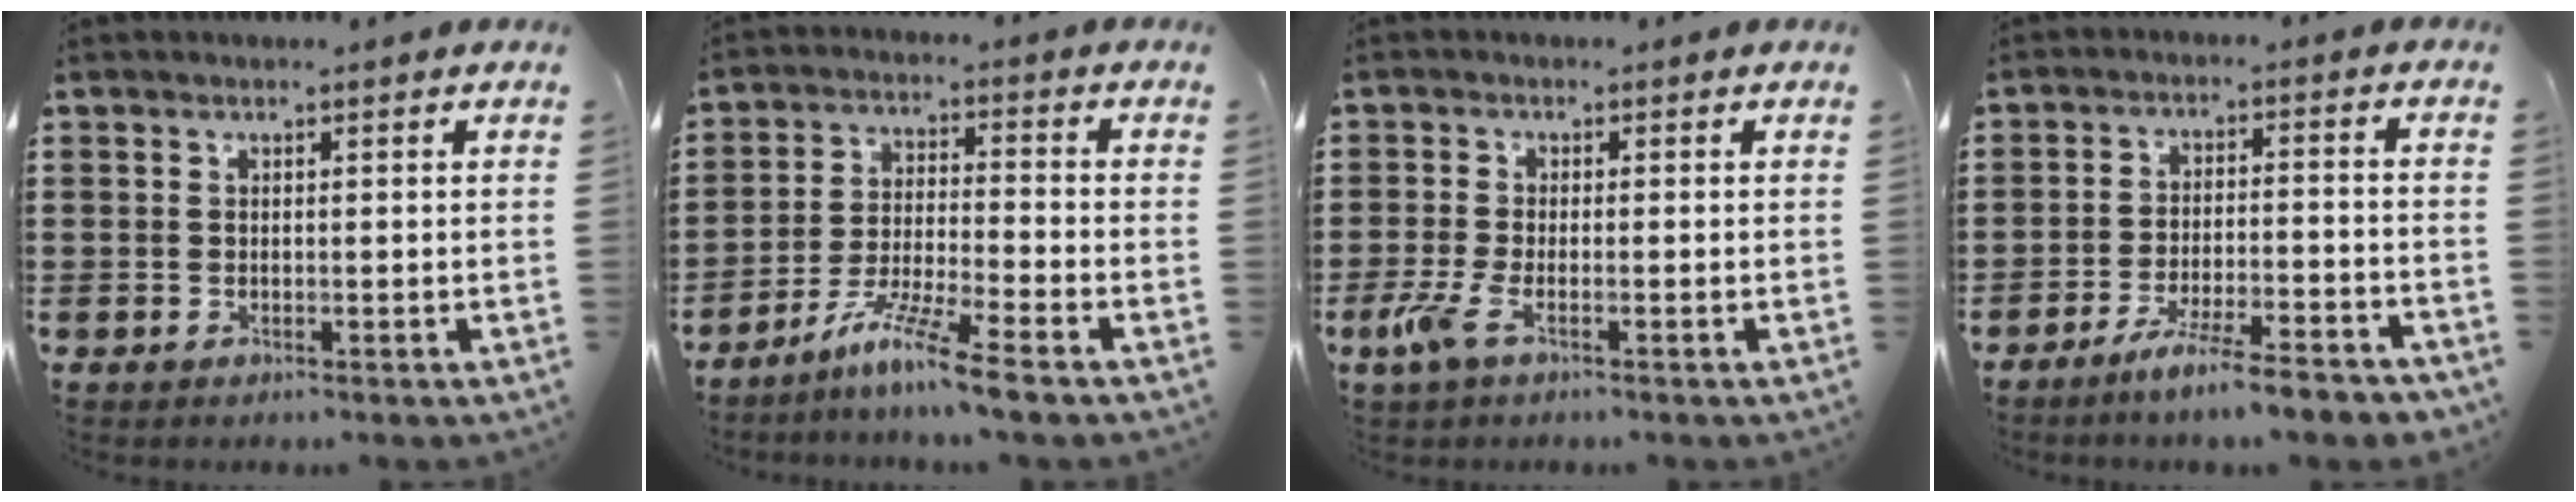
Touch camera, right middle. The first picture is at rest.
{"total": 8.0, "force": [-6.4, -0.4, 4.7], "torque": [-0.095, -0.012, -0.125]}
{"total": 3.8, "force": [-1.9, 0.9, 3.2], "torque": [-0.087, -0.015, -0.041]}
{"total": 6.9, "force": [-5.9, 0.0, 3.6], "torque": [-0.067, -0.011, -0.109]}